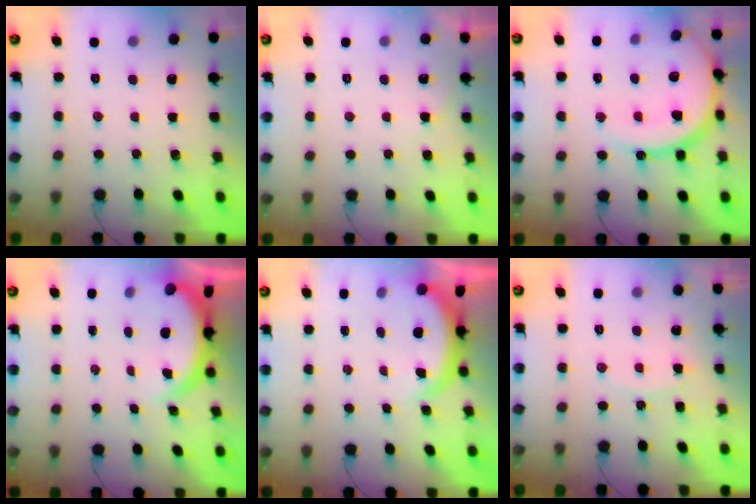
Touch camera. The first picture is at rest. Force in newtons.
{"total": 4.4, "press": 4.4, "slide": 0.1}
{"total": 16.0, "press": 16.0, "slide": 0.6}
{"total": 3.8, "press": 3.8, "slide": 0.1}
{"total": 4.6, "press": 4.6, "slide": 0.7}
{"total": 5.8, "press": 5.8, "slide": 0.6}